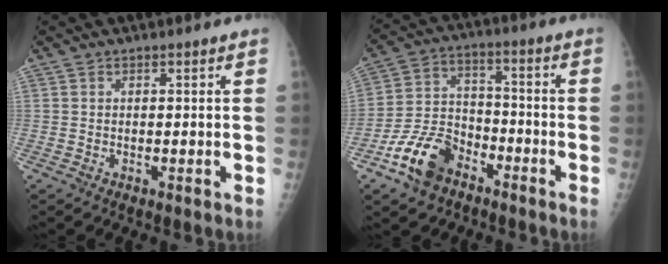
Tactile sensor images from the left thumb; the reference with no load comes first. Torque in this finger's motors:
{"motor_torque": [0.91, 1.09, 0.10, 0.03, 0.31]}